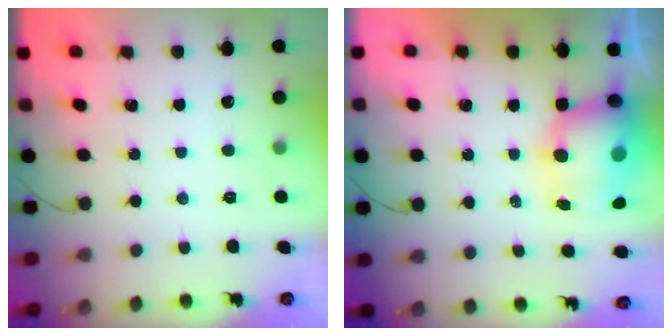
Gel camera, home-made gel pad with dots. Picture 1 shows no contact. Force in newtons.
{"total": 11.3, "press": 10.9, "slide": 2.9}